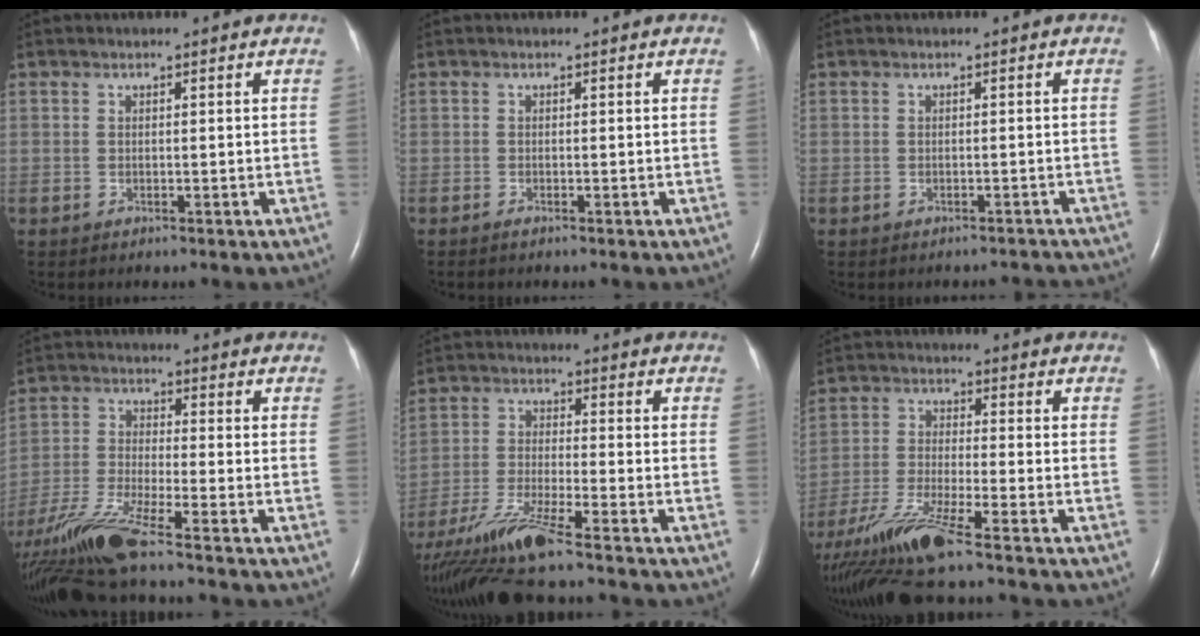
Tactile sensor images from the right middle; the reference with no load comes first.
{"total": 0.5, "force": [-0.4, 0.0, 0.3], "torque": [-0.008, -0.001, -0.009]}
{"total": 3.4, "force": [-3.2, 0.9, 0.3], "torque": [-0.003, -0.003, -0.032]}
{"total": 14.3, "force": [-11.0, -0.5, 9.1], "torque": [-0.201, -0.024, -0.211]}
{"total": 11.8, "force": [-9.5, -1.3, 6.8], "torque": [-0.134, -0.024, -0.173]}
{"total": 12.1, "force": [-9.5, -1.0, 7.5], "torque": [-0.148, -0.024, -0.173]}